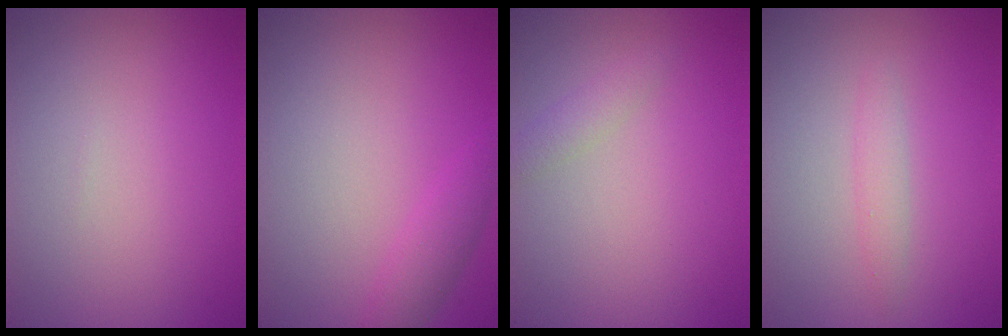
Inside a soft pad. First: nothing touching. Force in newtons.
{"total": 1.9, "press": 1.9, "slide": 0.1}
{"total": 1.2, "press": 1.2, "slide": 0.1}
{"total": 1.3, "press": 1.3, "slide": 0.0}